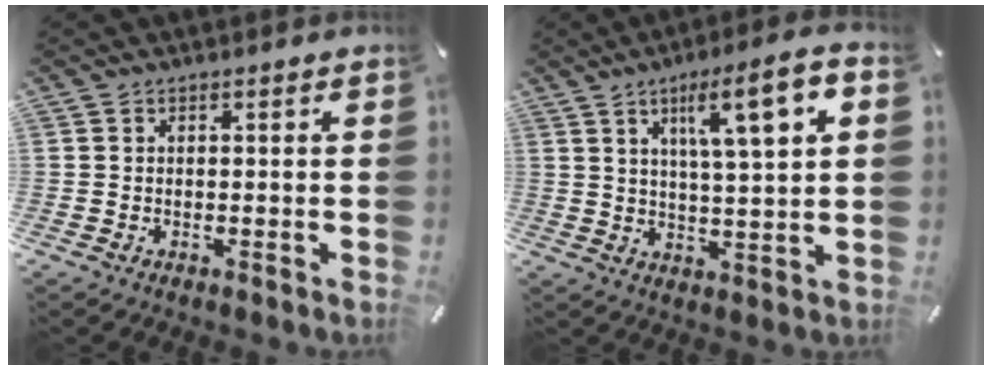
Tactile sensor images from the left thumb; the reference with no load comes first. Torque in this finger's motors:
{"motor_torque": [2.12, 2.28, 1.59, -1.18, 0.55]}